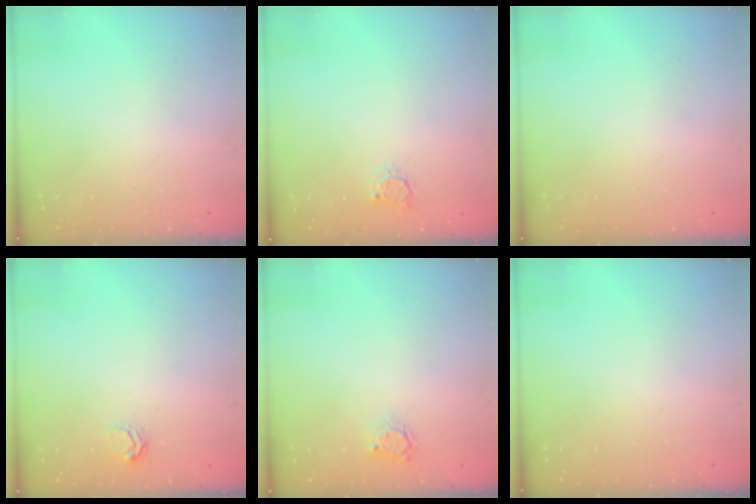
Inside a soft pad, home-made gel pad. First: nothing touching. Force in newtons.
{"total": 3.1, "press": 3.1, "slide": 0.4}
{"total": 0.0}
{"total": 4.5, "press": 4.5, "slide": 0.5}
{"total": 2.9, "press": 2.9, "slide": 0.3}
{"total": 0.0}